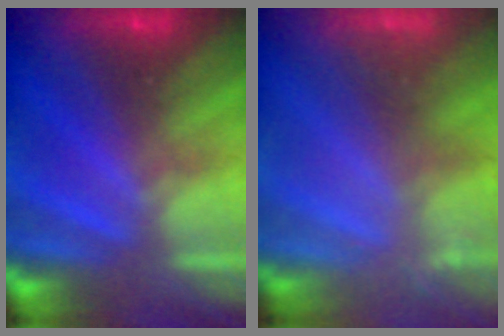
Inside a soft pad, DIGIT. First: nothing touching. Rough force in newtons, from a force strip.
{"total": 2.6}